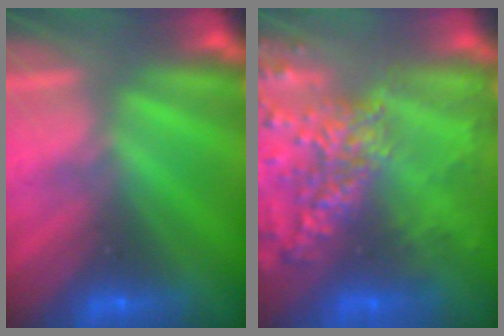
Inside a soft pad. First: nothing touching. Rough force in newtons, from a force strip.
{"total": 6.5}